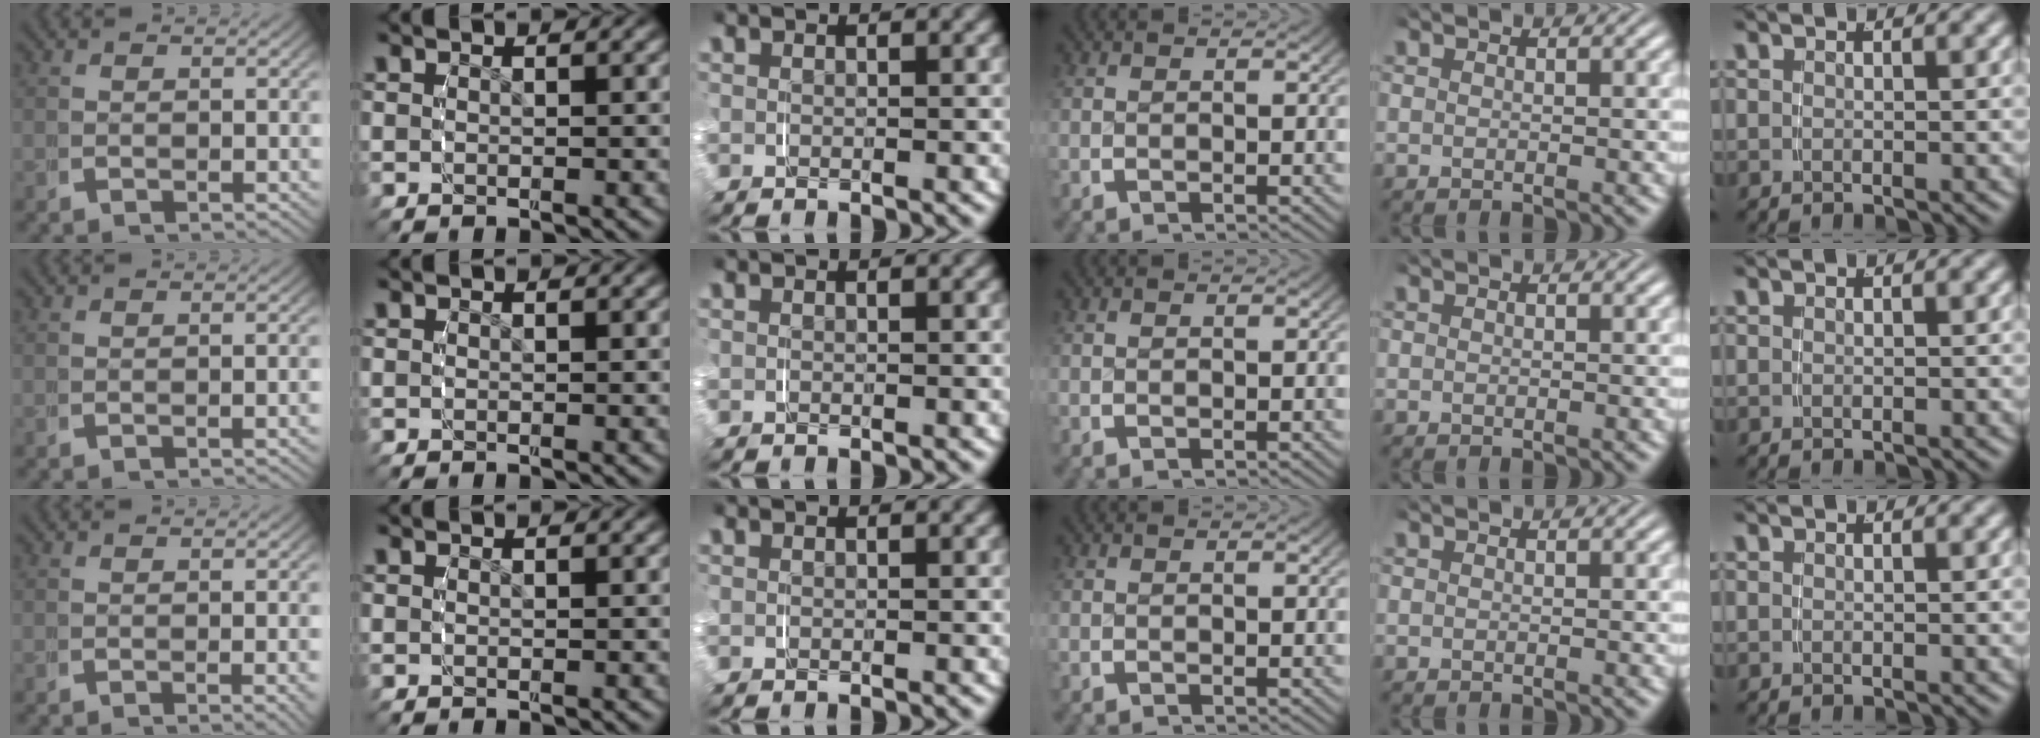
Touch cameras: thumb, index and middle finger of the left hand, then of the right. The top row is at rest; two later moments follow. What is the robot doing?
{"motion": "grasp_and_lifting", "object": "measuring cup"}